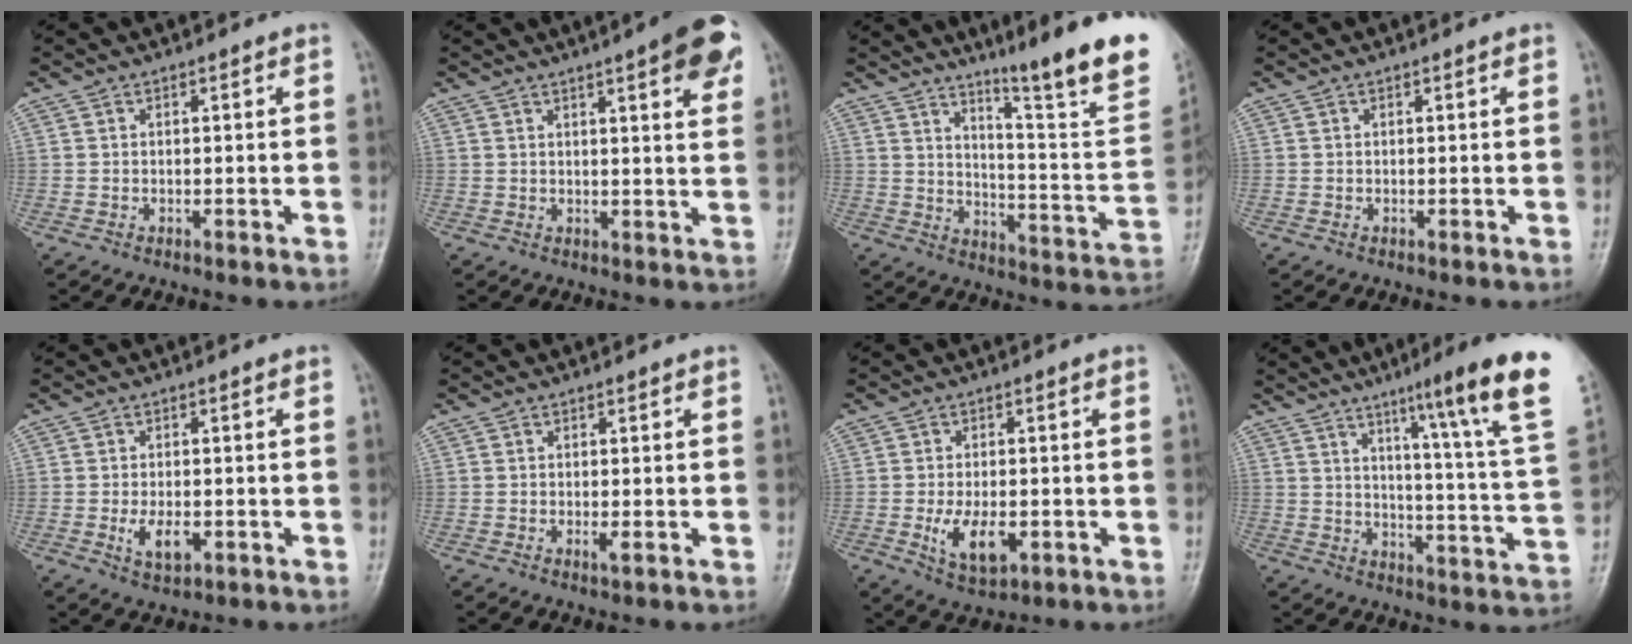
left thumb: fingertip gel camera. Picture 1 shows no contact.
{"total": 9.8, "force": [5.0, 2.1, 8.2], "torque": [-0.087, -0.013, 0.057]}
{"total": 21.4, "force": [14.6, 1.0, 15.7], "torque": [-0.193, -0.098, 0.207]}
{"total": 0.0}
{"total": 4.6, "force": [-1.2, 2.5, 3.7], "torque": [-0.063, -0.004, -0.016]}
{"total": 1.4, "force": [-0.1, 0.3, 1.4], "torque": [-0.022, -0.003, -0.002]}
{"total": 7.3, "force": [-1.9, 3.8, 5.9], "torque": [-0.101, -0.005, -0.024]}
{"total": 20.3, "force": [11.9, 0.3, 16.5], "torque": [-0.209, -0.061, 0.156]}